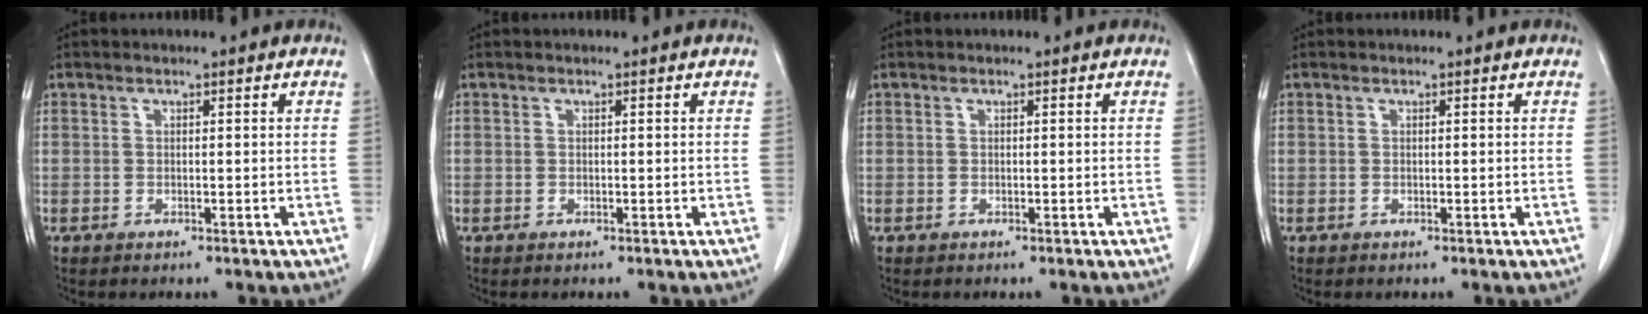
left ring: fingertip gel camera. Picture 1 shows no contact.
{"total": 0.0}
{"total": 0.0}
{"total": 0.0}